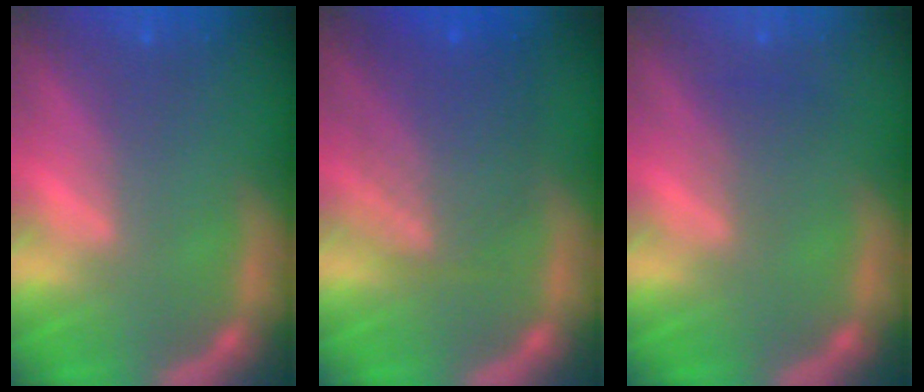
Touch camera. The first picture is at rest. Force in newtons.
{"total": 6.1}
{"total": 1.5}